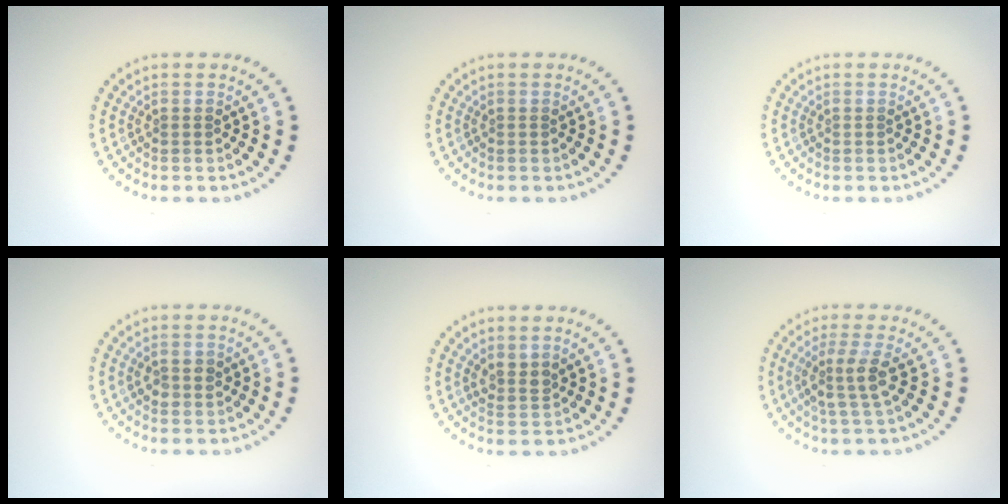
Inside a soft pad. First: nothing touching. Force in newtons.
{"total": 0.0}
{"total": 0.0}
{"total": 1.4, "press": 1.4, "slide": 0.2}
{"total": 1.6, "press": 1.3, "slide": 0.9}
{"total": 2.8, "press": 2.2, "slide": 1.7}